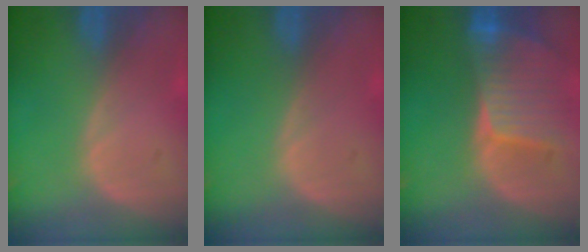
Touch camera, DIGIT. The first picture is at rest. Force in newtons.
{"total": 0.0}
{"total": 9.0, "press": 7.9, "slide": 4.3}